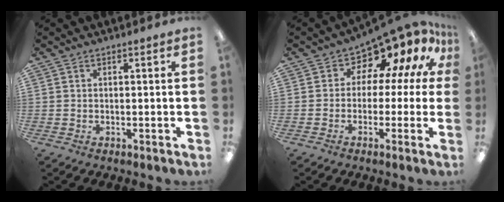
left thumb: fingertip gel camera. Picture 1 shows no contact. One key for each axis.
{"total": 10.3, "fx": 8.1, "fy": 4.4, "fz": 4.7, "tx": -0.081, "ty": -0.076, "tz": 0.140}